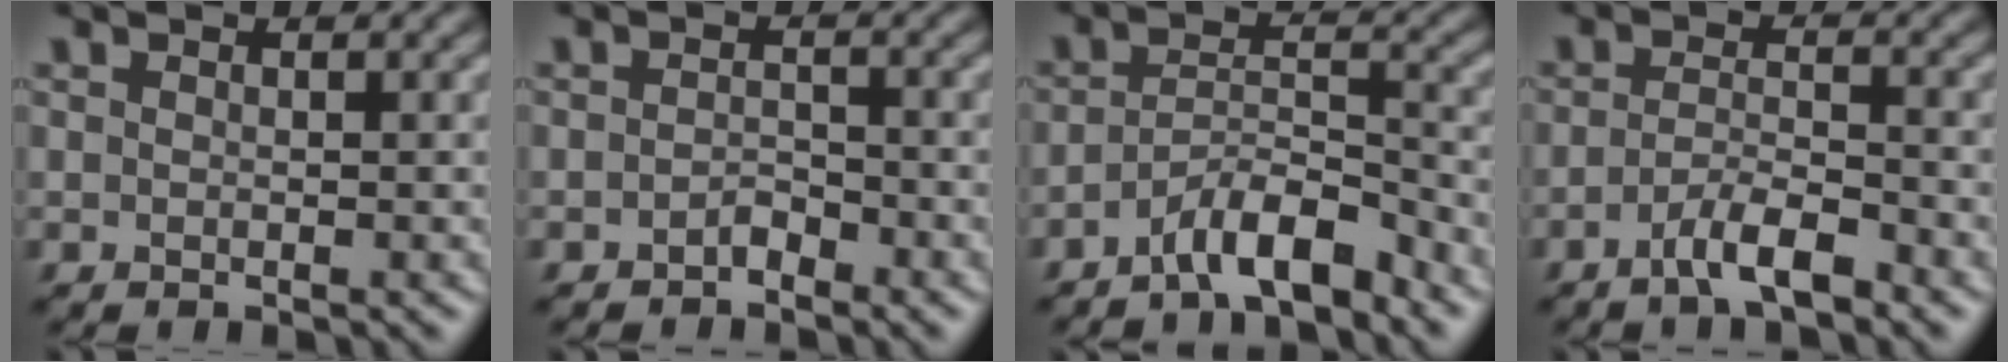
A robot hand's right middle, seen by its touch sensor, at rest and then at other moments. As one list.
[{"total": 1.1, "force": [-0.9, 0.5, 0.5], "torque": [-0.010, 0.005, -0.016]}, {"total": 4.6, "force": [-3.6, 1.0, 2.7], "torque": [-0.045, 0.009, -0.068]}, {"total": 3.3, "force": [-2.1, 0.7, 2.4], "torque": [-0.046, 0.003, -0.045]}]